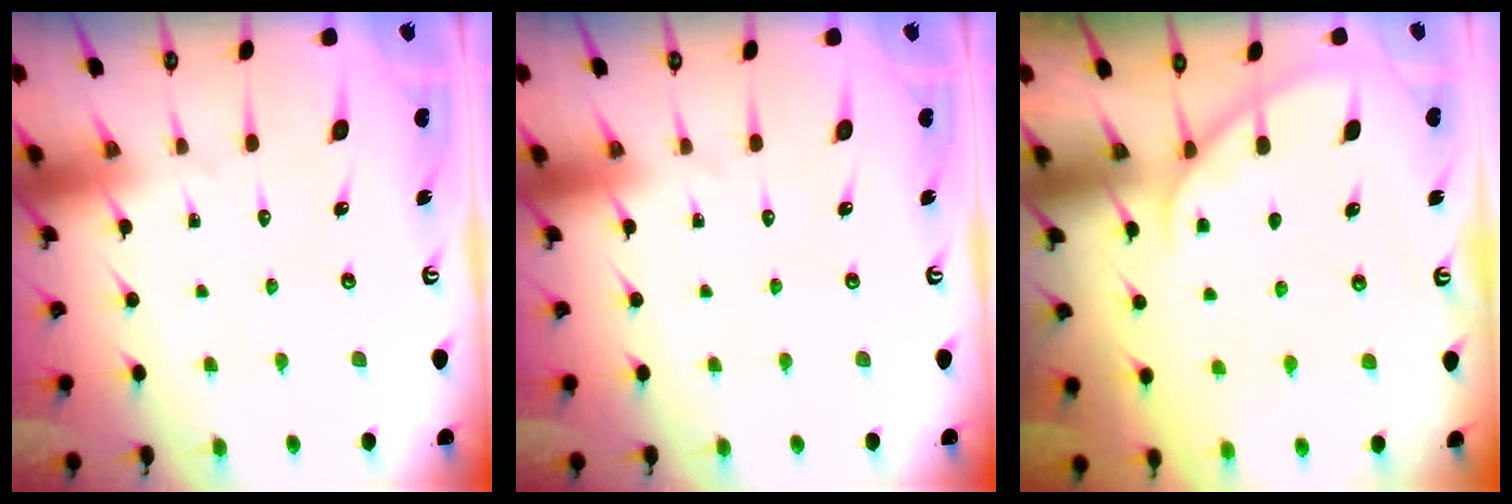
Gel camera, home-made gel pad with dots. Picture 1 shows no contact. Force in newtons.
{"total": 0.0}
{"total": 2.1, "press": 2.1, "slide": 0.2}